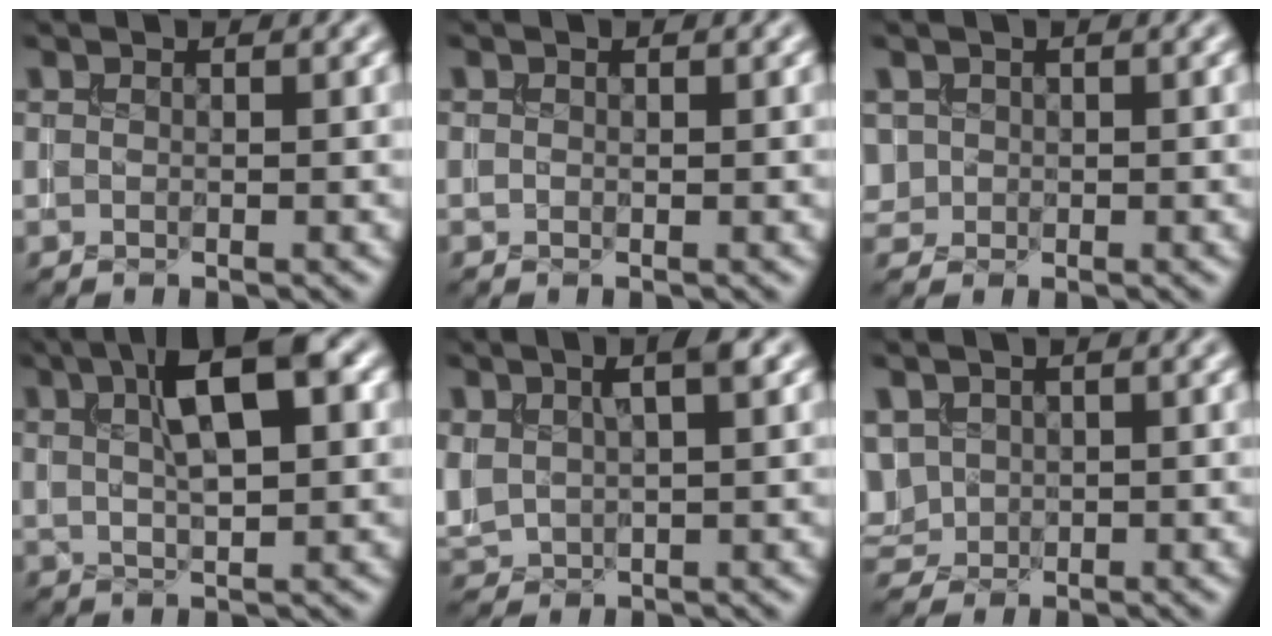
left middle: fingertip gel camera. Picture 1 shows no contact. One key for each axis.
{"total": 0.0}
{"total": 1.1, "fx": 0.1, "fy": 1.1, "fz": 0.0, "tx": 0.006, "ty": -0.004, "tz": 0.007}
{"total": 7.0, "fx": 2.5, "fy": 2.1, "fz": 6.2, "tx": -0.098, "ty": 0.009, "tz": 0.039}
{"total": 3.9, "fx": 1.5, "fy": 1.8, "fz": 3.1, "tx": -0.072, "ty": 0.005, "tz": 0.033}
{"total": 3.3, "fx": 0.4, "fy": 2.7, "fz": 1.8, "tx": -0.052, "ty": 0.000, "tz": 0.020}